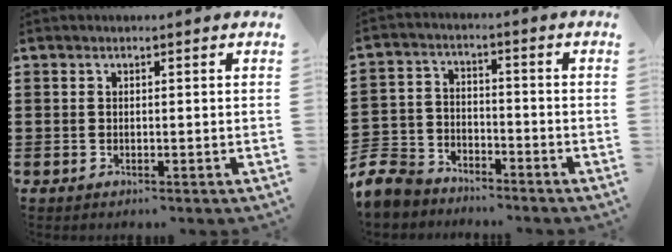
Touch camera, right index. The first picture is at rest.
{"total": 7.2, "force": [-6.7, 2.5, 0.9], "torque": [-0.050, 0.010, -0.140]}